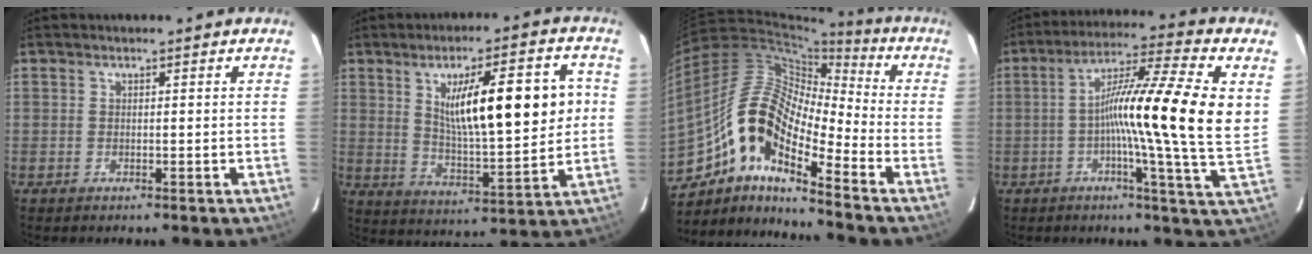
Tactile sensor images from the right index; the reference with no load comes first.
{"total": 16.5, "force": [3.6, 3.5, 15.7], "torque": [-0.244, 0.014, 0.065]}
{"total": 14.3, "force": [-8.4, 3.8, 11.0], "torque": [-0.211, 0.038, -0.147]}
{"total": 18.1, "force": [2.0, -0.4, 18.0], "torque": [-0.286, 0.015, 0.014]}